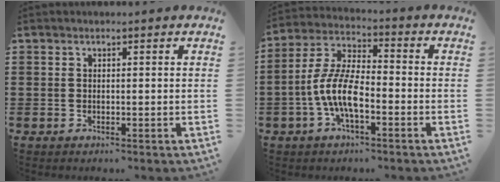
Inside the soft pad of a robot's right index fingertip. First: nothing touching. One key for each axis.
{"total": 8.9, "fx": -3.0, "fy": 3.3, "fz": 7.7, "tx": -0.184, "ty": -0.008, "tz": -0.063}